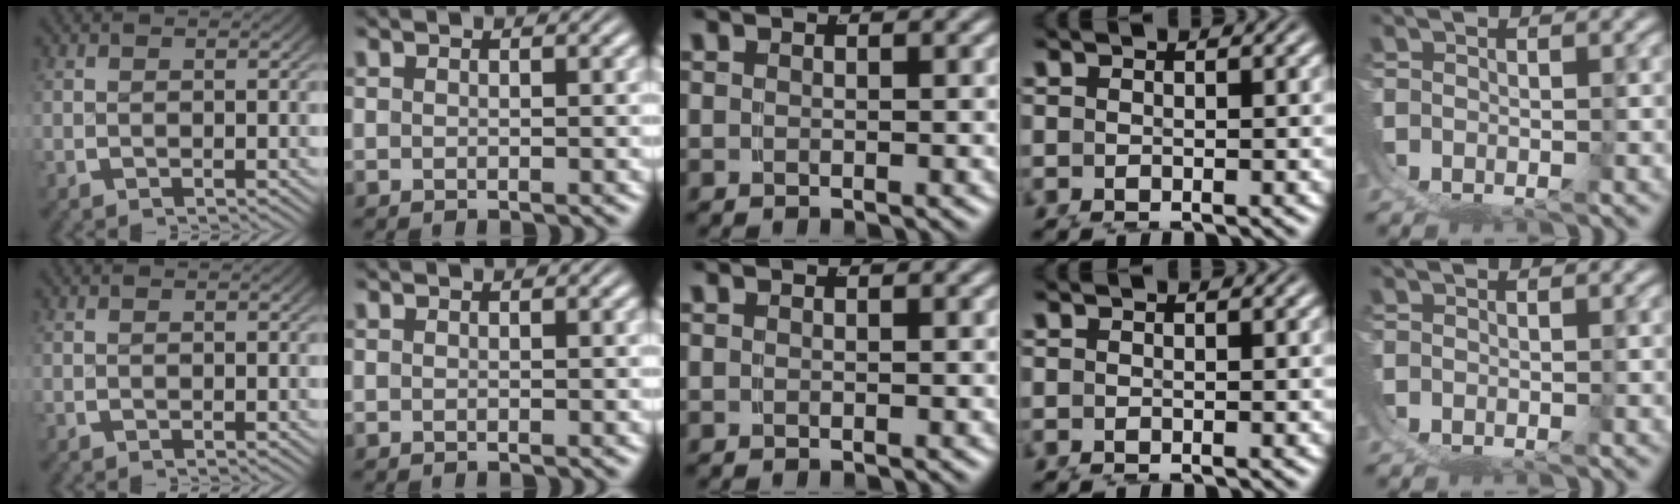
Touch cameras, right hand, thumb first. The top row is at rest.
{}